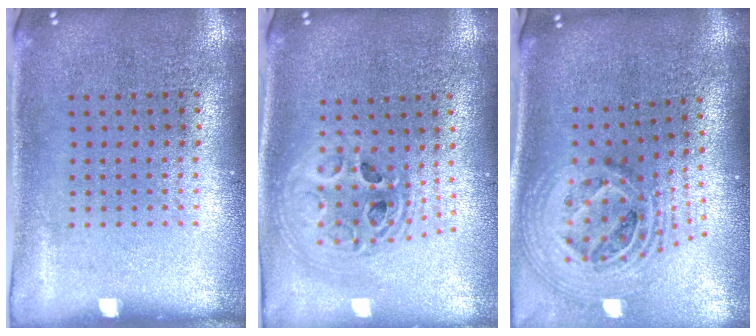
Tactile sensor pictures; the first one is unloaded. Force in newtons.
{"total": 2.1, "press": 1.7, "slide": 1.2}
{"total": 2.7, "press": 1.9, "slide": 1.9}